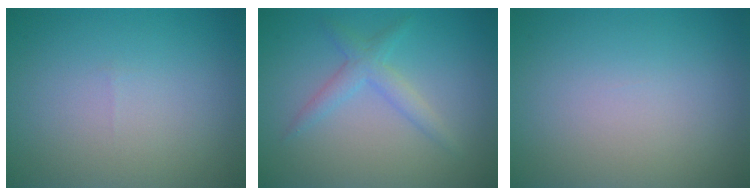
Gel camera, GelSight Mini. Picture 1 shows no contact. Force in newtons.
{"total": 2.2, "press": 2.2, "slide": 0.1}
{"total": 0.0}